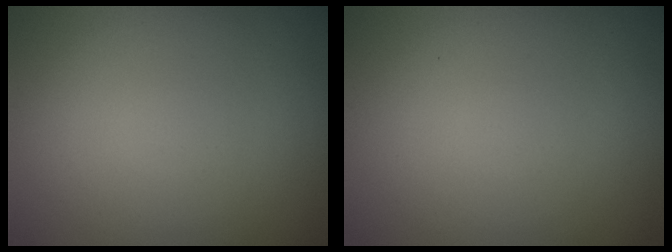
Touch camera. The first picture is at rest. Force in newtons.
{"total": 0.0}